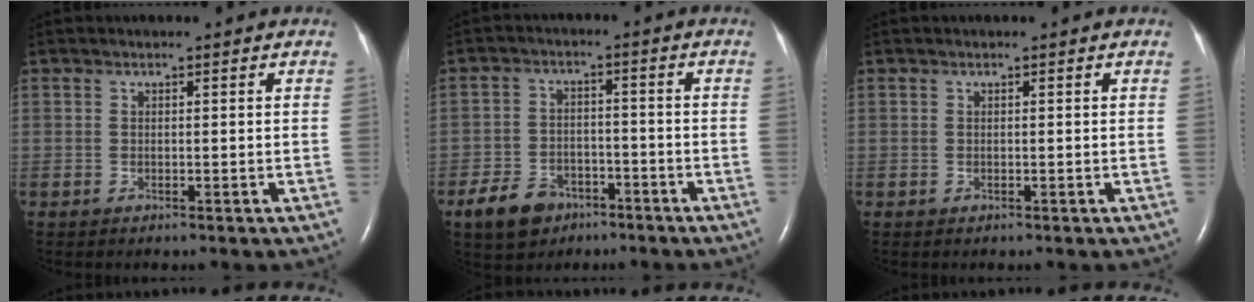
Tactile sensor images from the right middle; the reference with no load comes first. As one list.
[{"total": 7.0, "force": [-4.5, 4.6, 2.9], "torque": [-0.066, 0.003, -0.073]}, {"total": 0.0}]